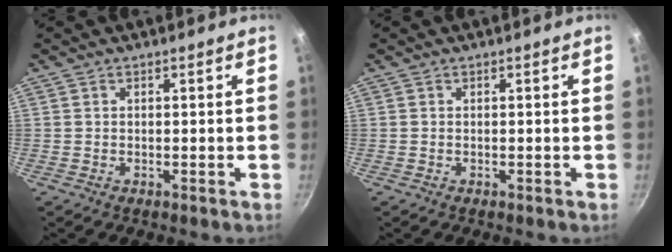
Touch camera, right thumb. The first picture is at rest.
{"total": 0.0}